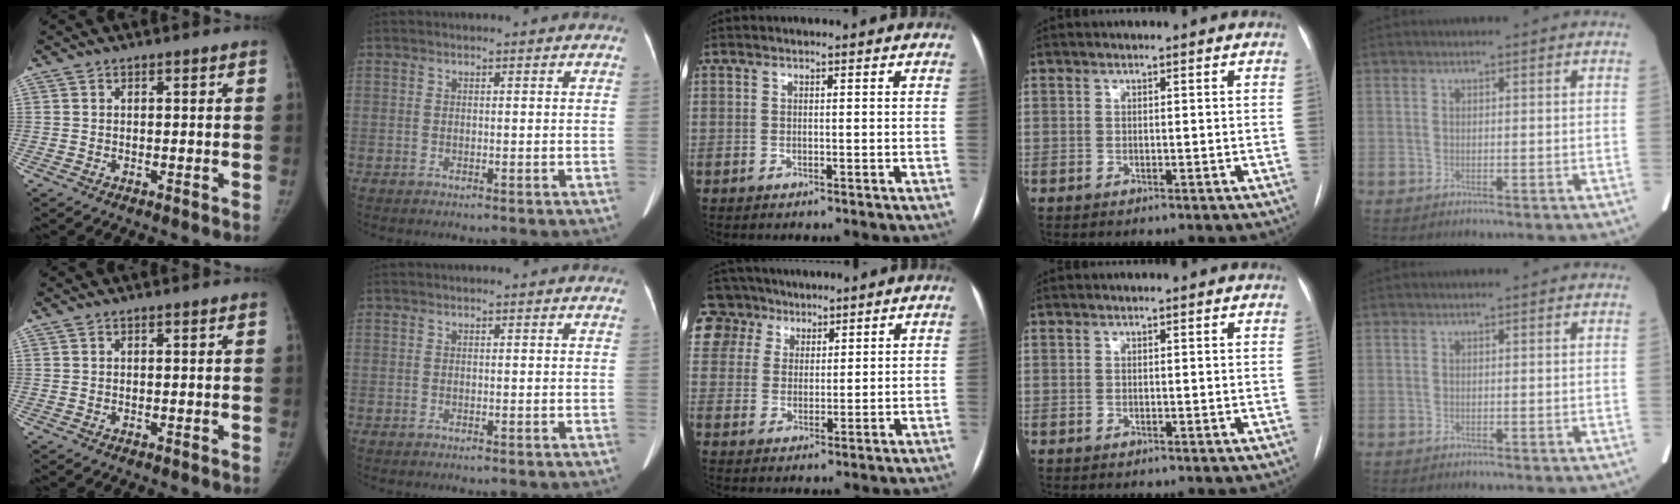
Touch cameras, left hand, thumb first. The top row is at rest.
{"middle": {"total": 13.0, "force": [8.4, 9.6, 2.2], "torque": [-0.076, 0.047, 0.166]}}